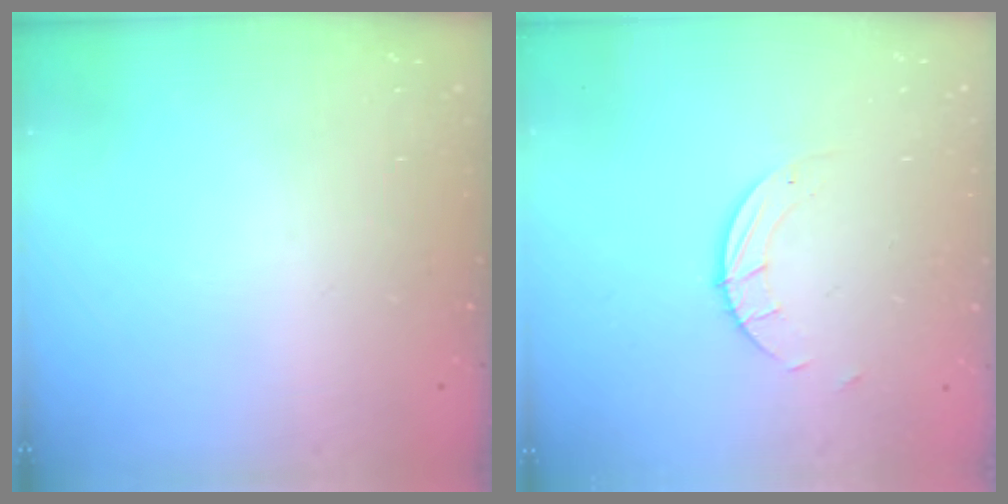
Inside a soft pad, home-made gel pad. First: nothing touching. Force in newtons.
{"total": 1.5, "press": 1.5, "slide": 0.1}